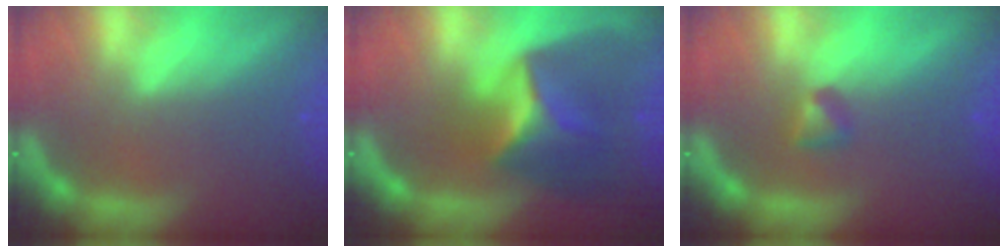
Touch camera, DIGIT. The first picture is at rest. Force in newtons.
{"total": 8.4}
{"total": 1.4}